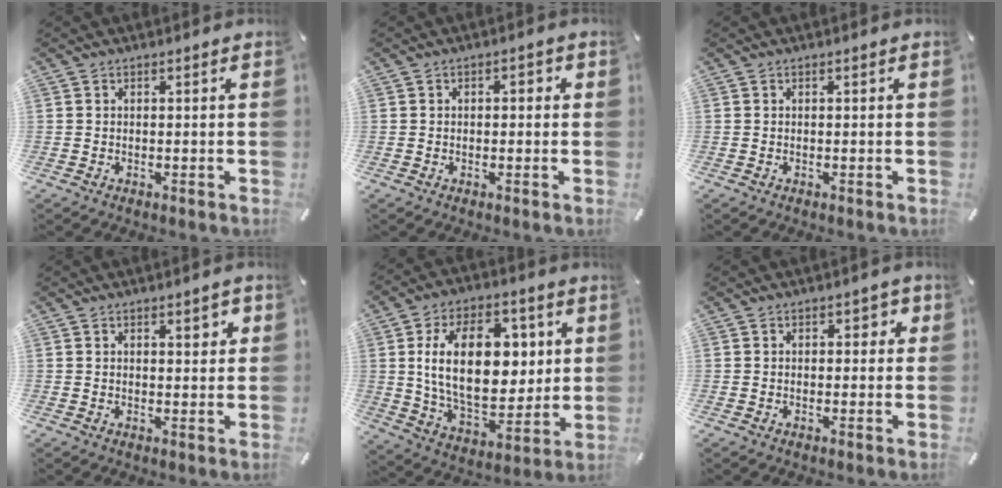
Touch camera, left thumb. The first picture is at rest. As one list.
[{"total": 1.8, "force": [-0.2, 1.1, 1.4], "torque": [-0.027, 0.008, -0.006]}, {"total": 0.0}, {"total": 3.1, "force": [1.4, 1.6, 2.3], "torque": [-0.024, -0.004, 0.016]}, {"total": 21.2, "force": [4.1, 13.3, 15.9], "torque": [-0.277, 0.000, 0.070]}, {"total": 2.2, "force": [0.3, 1.5, 1.6], "torque": [-0.015, 0.005, -0.003]}]